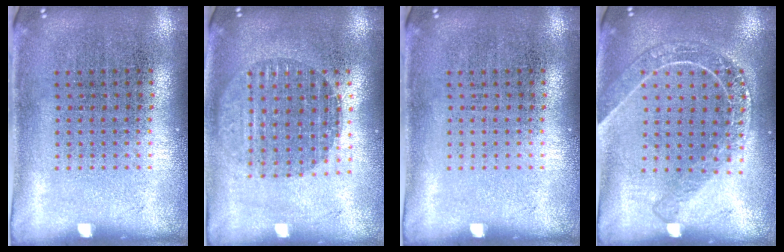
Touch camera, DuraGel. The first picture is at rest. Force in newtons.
{"total": 1.7, "press": 1.5, "slide": 0.8}
{"total": 0.0}
{"total": 1.8, "press": 1.6, "slide": 0.7}